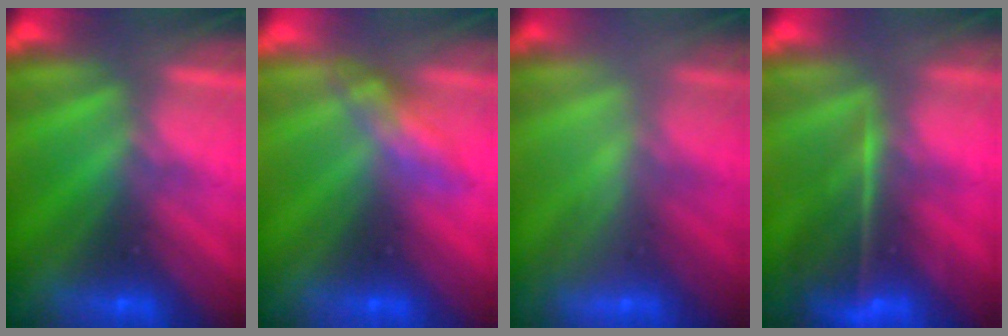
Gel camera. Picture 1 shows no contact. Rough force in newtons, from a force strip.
{"total": 2.6}
{"total": 2.2}
{"total": 7.8}